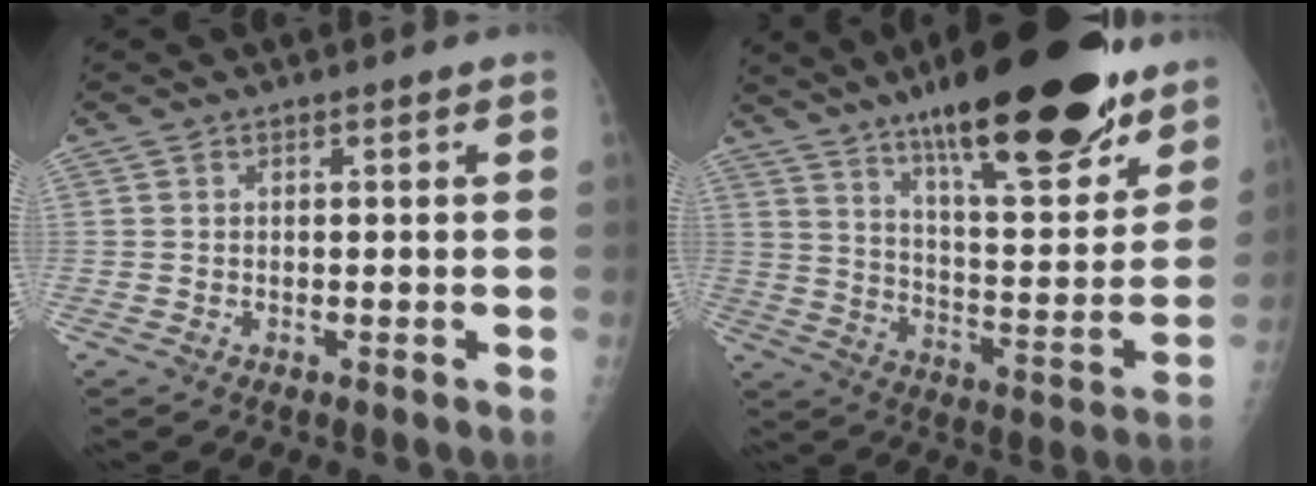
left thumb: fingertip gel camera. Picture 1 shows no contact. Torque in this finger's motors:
{"motor_torque": [3.03, 1.30, 1.73, -1.04, 0.43]}